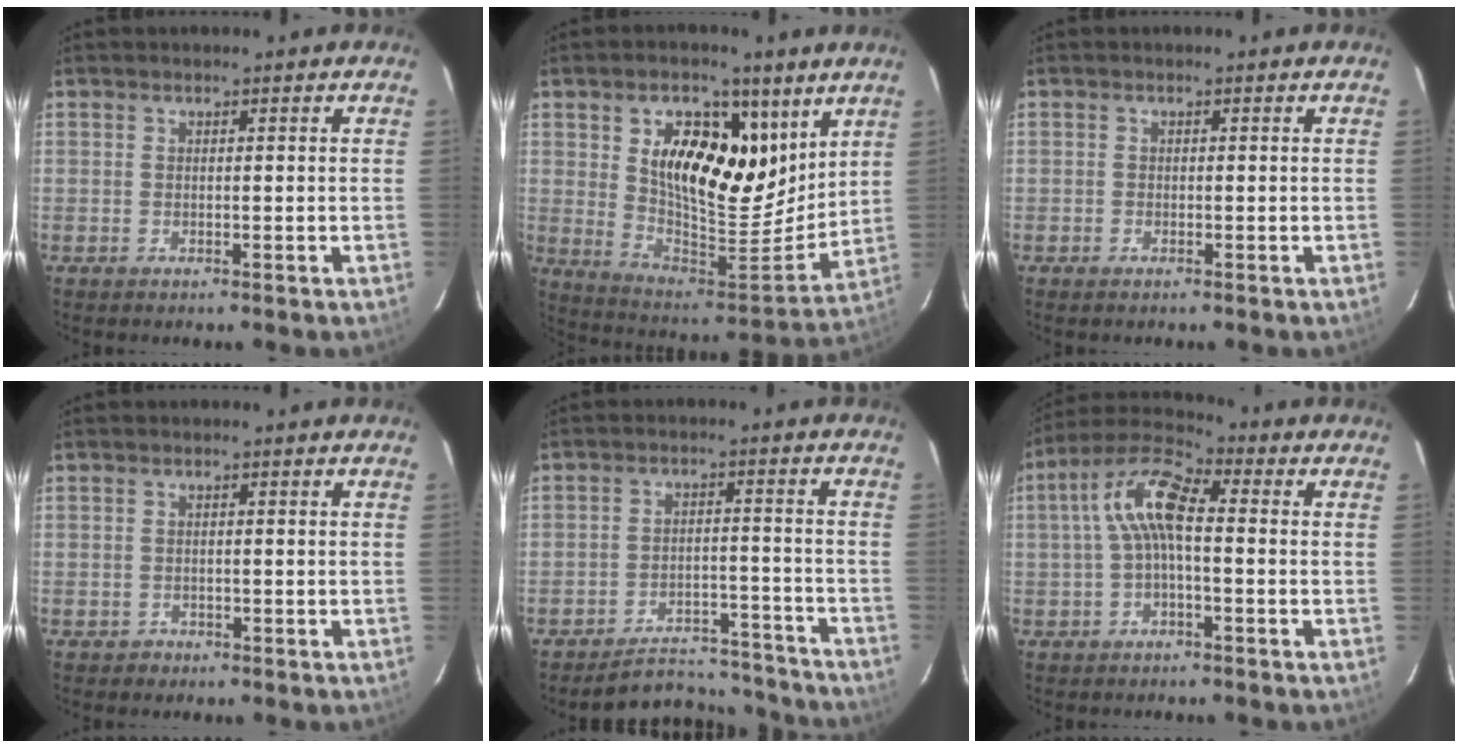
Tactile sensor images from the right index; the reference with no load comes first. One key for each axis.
{"total": 19.1, "fx": 8.6, "fy": 10.0, "fz": 13.8, "tx": -0.231, "ty": -0.007, "tz": 0.151}
{"total": 0.8, "fx": -0.5, "fy": 0.5, "fz": 0.1, "tx": -0.004, "ty": 0.000, "tz": -0.011}
{"total": 1.6, "fx": -0.9, "fy": 1.3, "fz": 0.0, "tx": 0.001, "ty": 0.003, "tz": -0.010}
{"total": 14.4, "fx": -13.5, "fy": 4.5, "fz": 1.9, "tx": -0.041, "ty": 0.044, "tz": -0.172}
{"total": 8.9, "fx": 0.0, "fy": 3.0, "fz": 8.4, "tx": -0.178, "ty": 0.026, "tz": -0.005}